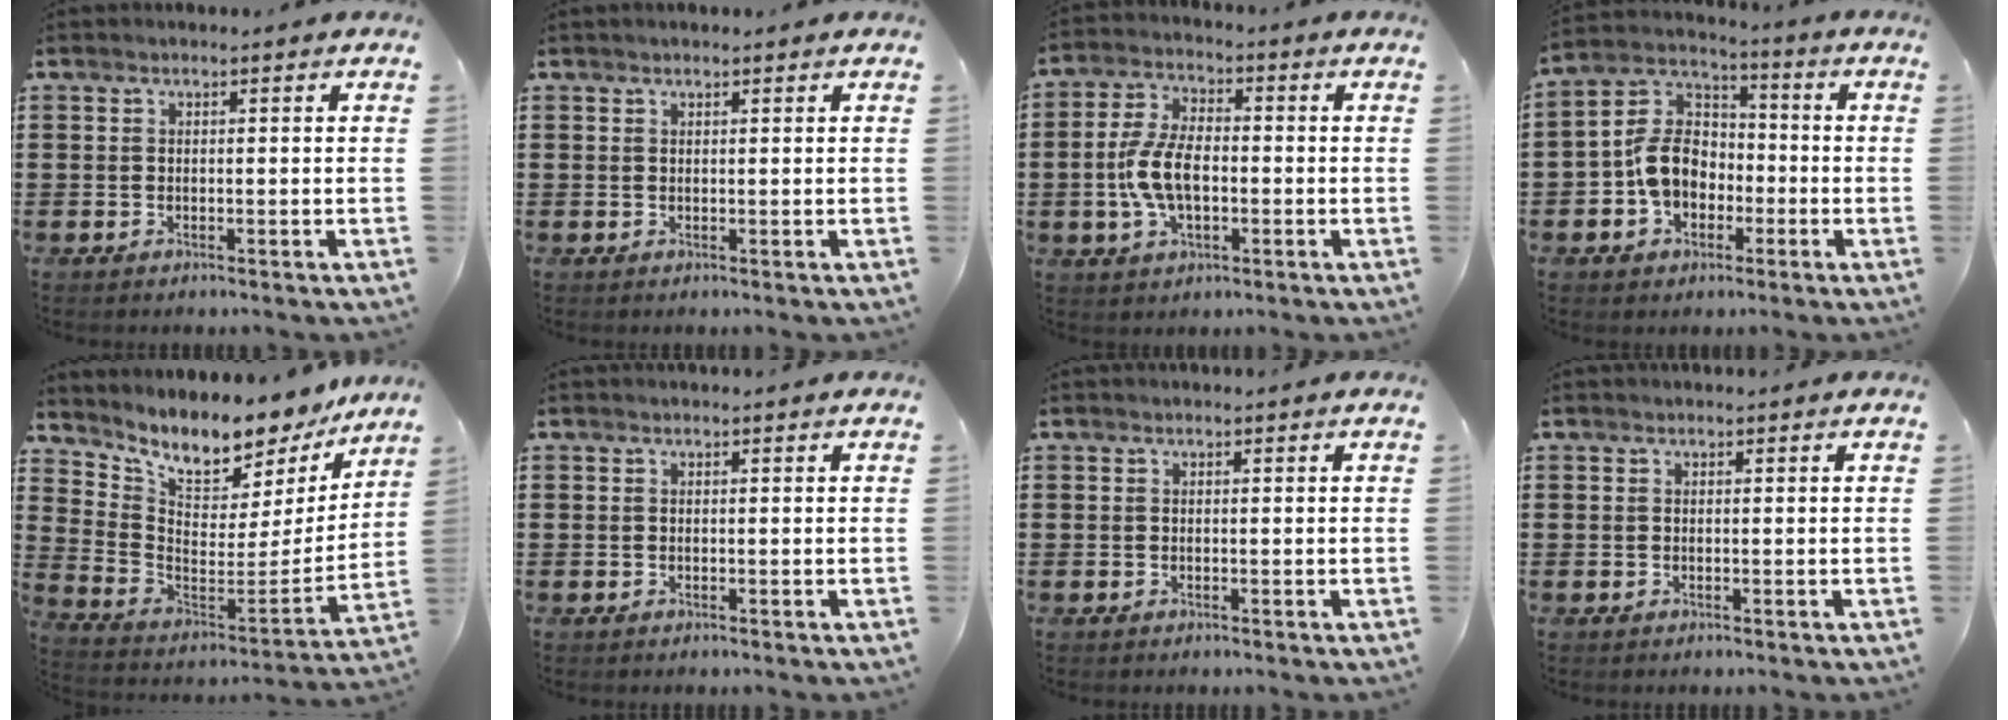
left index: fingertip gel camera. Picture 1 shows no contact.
{"total": 0.8, "force": [0.5, 0.3, 0.6], "torque": [-0.013, 0.004, 0.008]}
{"total": 8.1, "force": [-1.1, 4.1, 6.9], "torque": [-0.162, -0.002, -0.027]}
{"total": 9.2, "force": [-2.2, 7.0, 5.6], "torque": [-0.143, 0.021, -0.046]}
{"total": 8.9, "force": [8.1, 2.3, 2.7], "torque": [-0.083, -0.072, 0.138]}
{"total": 0.0}
{"total": 0.0}
{"total": 0.0}